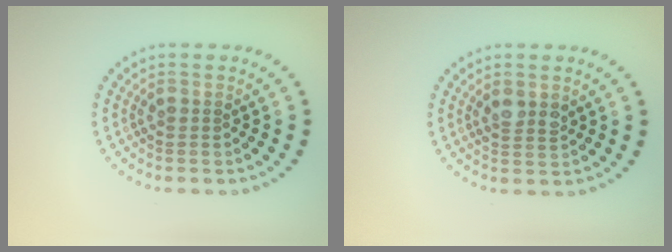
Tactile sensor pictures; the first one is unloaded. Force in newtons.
{"total": 1.7, "press": 1.7, "slide": 0.4}